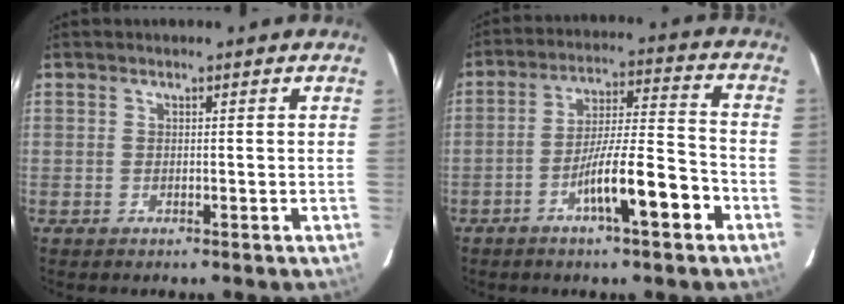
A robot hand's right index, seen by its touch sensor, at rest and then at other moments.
{"total": 10.9, "force": [-5.2, 1.0, 9.5], "torque": [-0.161, 0.009, -0.088]}